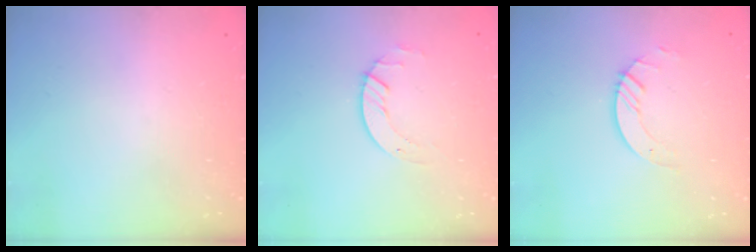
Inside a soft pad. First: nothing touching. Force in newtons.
{"total": 2.6, "press": 2.6, "slide": 0.3}
{"total": 3.0, "press": 3.0, "slide": 0.3}